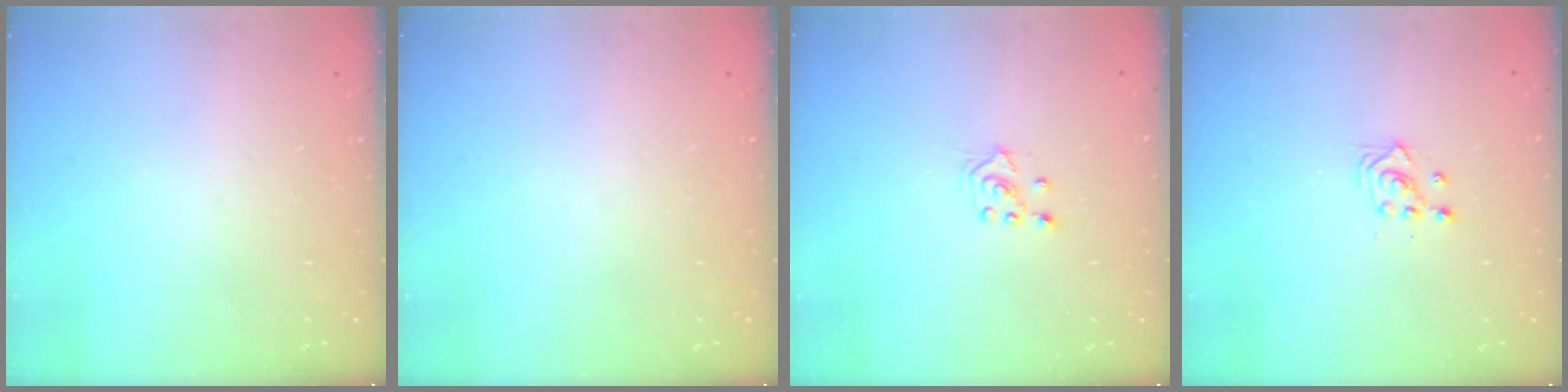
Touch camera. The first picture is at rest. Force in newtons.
{"total": 0.0}
{"total": 3.0, "press": 2.9, "slide": 0.7}
{"total": 2.3, "press": 2.3, "slide": 0.3}